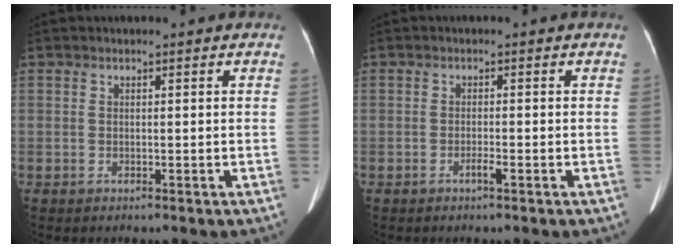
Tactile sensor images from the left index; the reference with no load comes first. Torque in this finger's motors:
{"motor_torque": [-0.02, -0.01, 0.00, 0.00]}